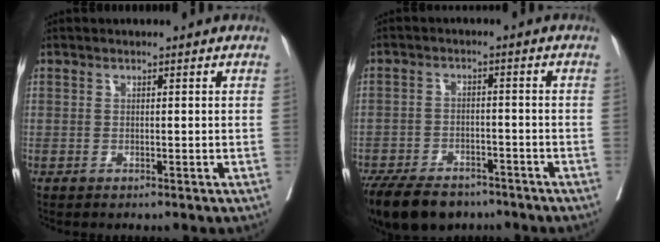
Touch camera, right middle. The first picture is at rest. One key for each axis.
{"total": 13.7, "fx": -10.4, "fy": 6.6, "fz": 6.1, "tx": -0.133, "ty": -0.017, "tz": -0.154}